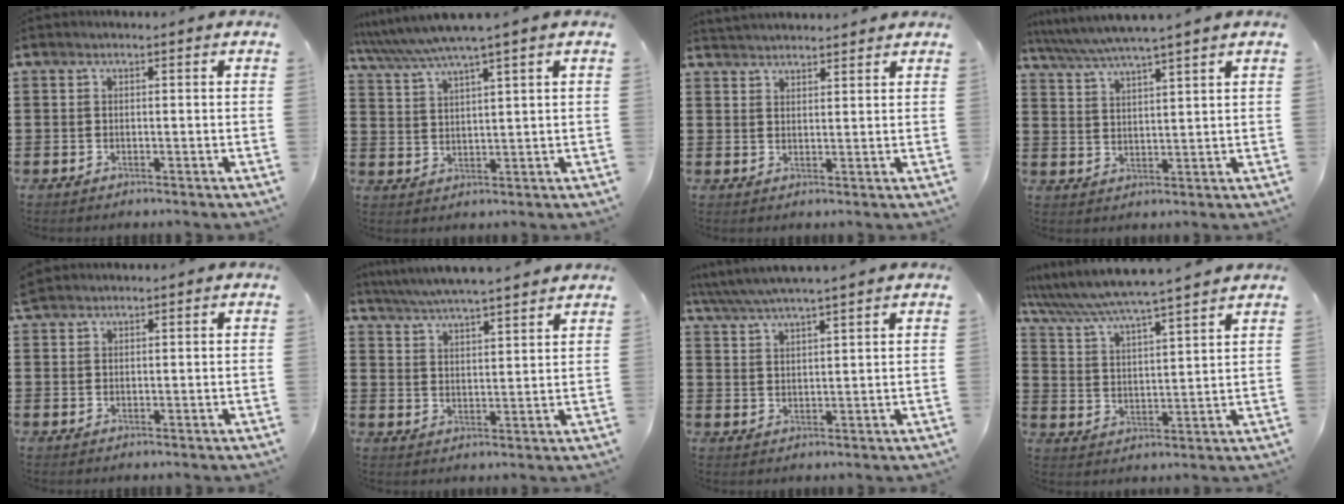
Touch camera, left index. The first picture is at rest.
{"total": 4.8, "force": [3.9, -0.5, 2.6], "torque": [-0.064, -0.017, 0.065]}
{"total": 2.3, "force": [2.3, 0.0, -0.4], "torque": [0.000, -0.003, 0.045]}
{"total": 4.6, "force": [4.1, -0.7, 1.9], "torque": [-0.050, -0.022, 0.070]}
{"total": 1.3, "force": [1.2, 0.3, 0.2], "torque": [-0.006, 0.002, 0.024]}
{"total": 4.6, "force": [4.5, -0.4, 1.0], "torque": [-0.040, -0.025, 0.078]}
{"total": 4.3, "force": [3.8, -0.2, 2.0], "torque": [-0.049, -0.013, 0.068]}
{"total": 5.2, "force": [4.8, -0.7, 1.8], "torque": [-0.059, -0.038, 0.075]}